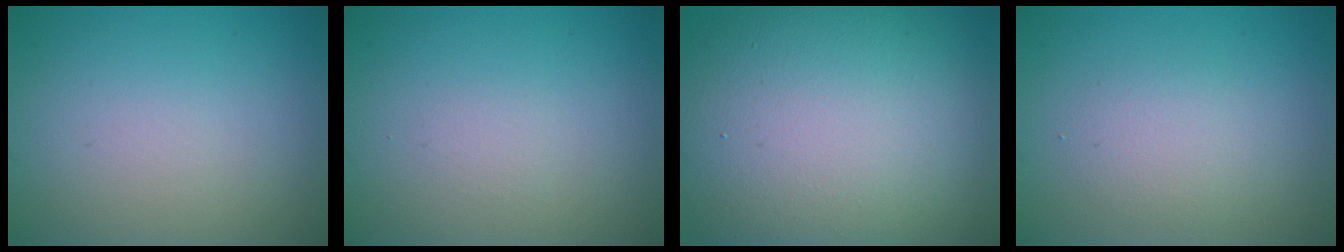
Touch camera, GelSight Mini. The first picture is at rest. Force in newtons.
{"total": 0.0}
{"total": 16.5, "press": 16.5, "slide": 0.9}
{"total": 2.0, "press": 2.0, "slide": 0.1}